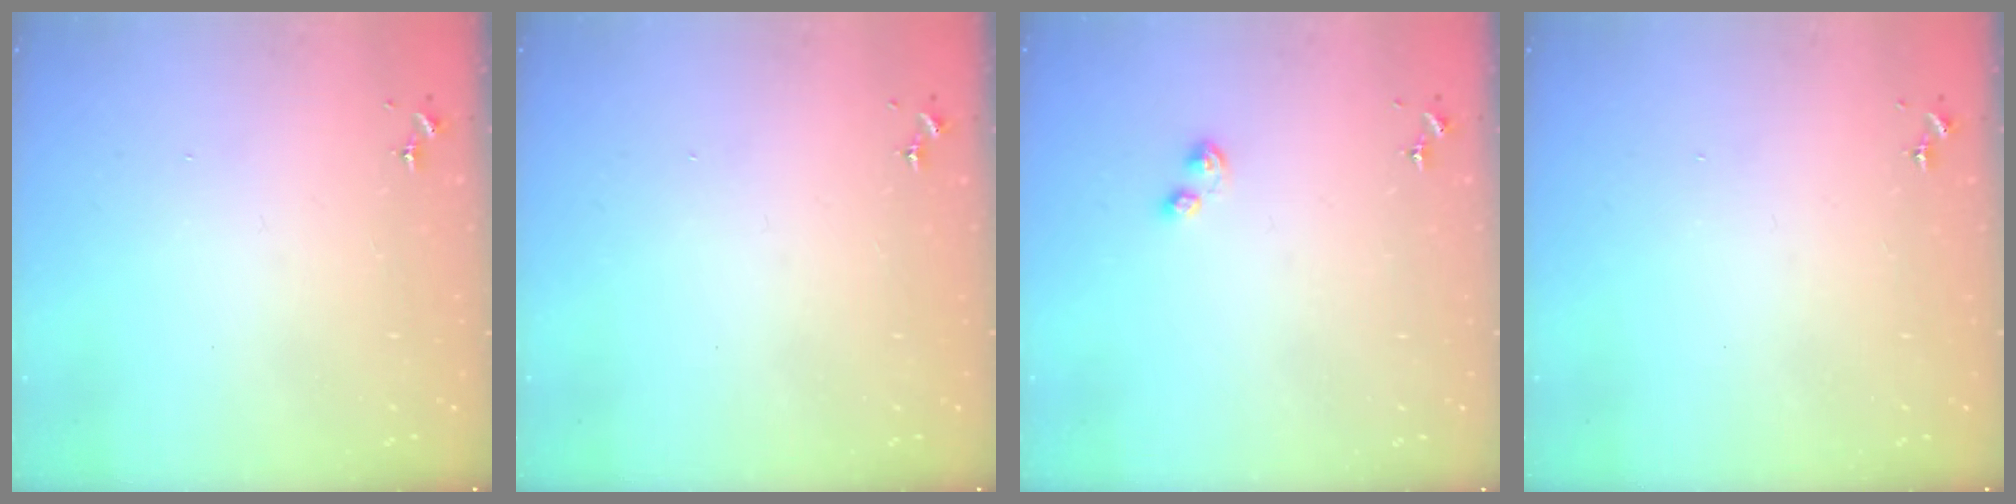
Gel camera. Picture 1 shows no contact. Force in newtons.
{"total": 0.0}
{"total": 4.3, "press": 4.3, "slide": 0.5}
{"total": 0.0}